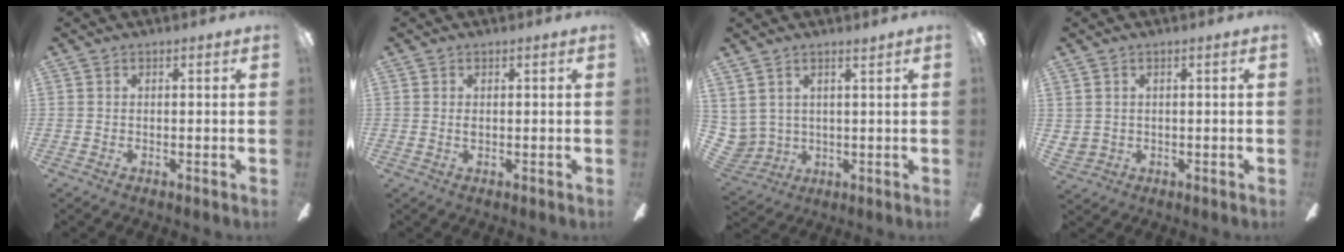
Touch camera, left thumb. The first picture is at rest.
{"total": 0.9, "force": [-0.1, 0.4, 0.8], "torque": [-0.016, 0.002, -0.003]}
{"total": 5.7, "force": [3.7, 4.3, 0.9], "torque": [-0.047, -0.016, 0.077]}
{"total": 1.7, "force": [0.8, 1.5, 0.3], "torque": [-0.008, 0.002, 0.016]}